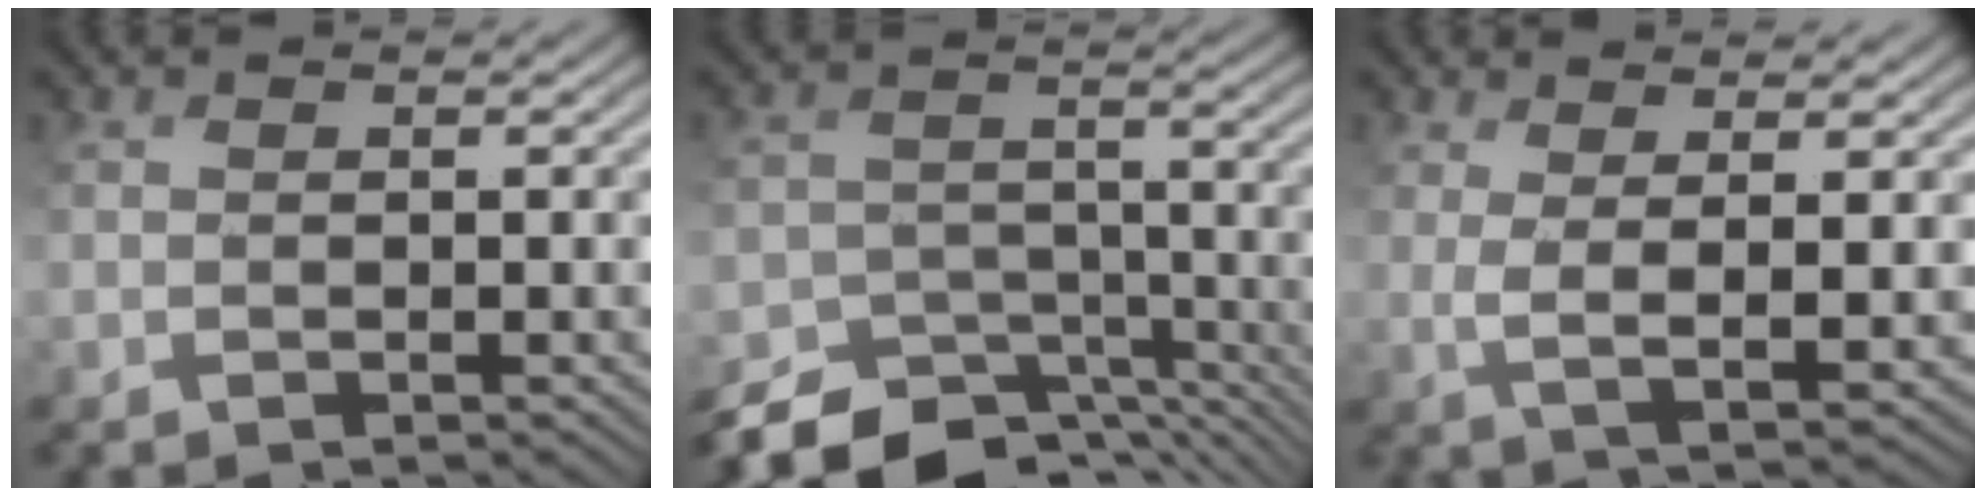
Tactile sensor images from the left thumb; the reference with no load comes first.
{"total": 11.0, "force": [-9.7, 4.3, 2.8], "torque": [-0.060, -0.011, -0.142]}
{"total": 4.0, "force": [1.5, 0.7, 3.7], "torque": [-0.073, 0.004, 0.034]}